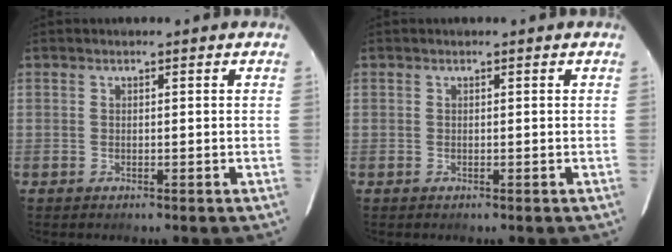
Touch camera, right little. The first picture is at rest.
{"total": 0.0}